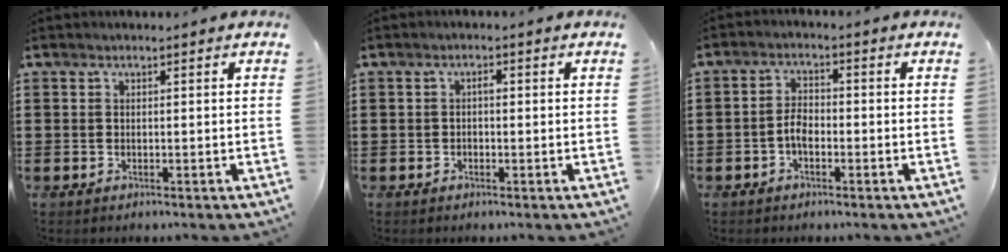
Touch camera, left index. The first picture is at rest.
{"total": 1.1, "force": [0.0, 0.5, 1.0], "torque": [-0.021, 0.002, -0.002]}
{"total": 3.2, "force": [-1.2, 1.4, 2.6], "torque": [-0.062, -0.001, -0.026]}